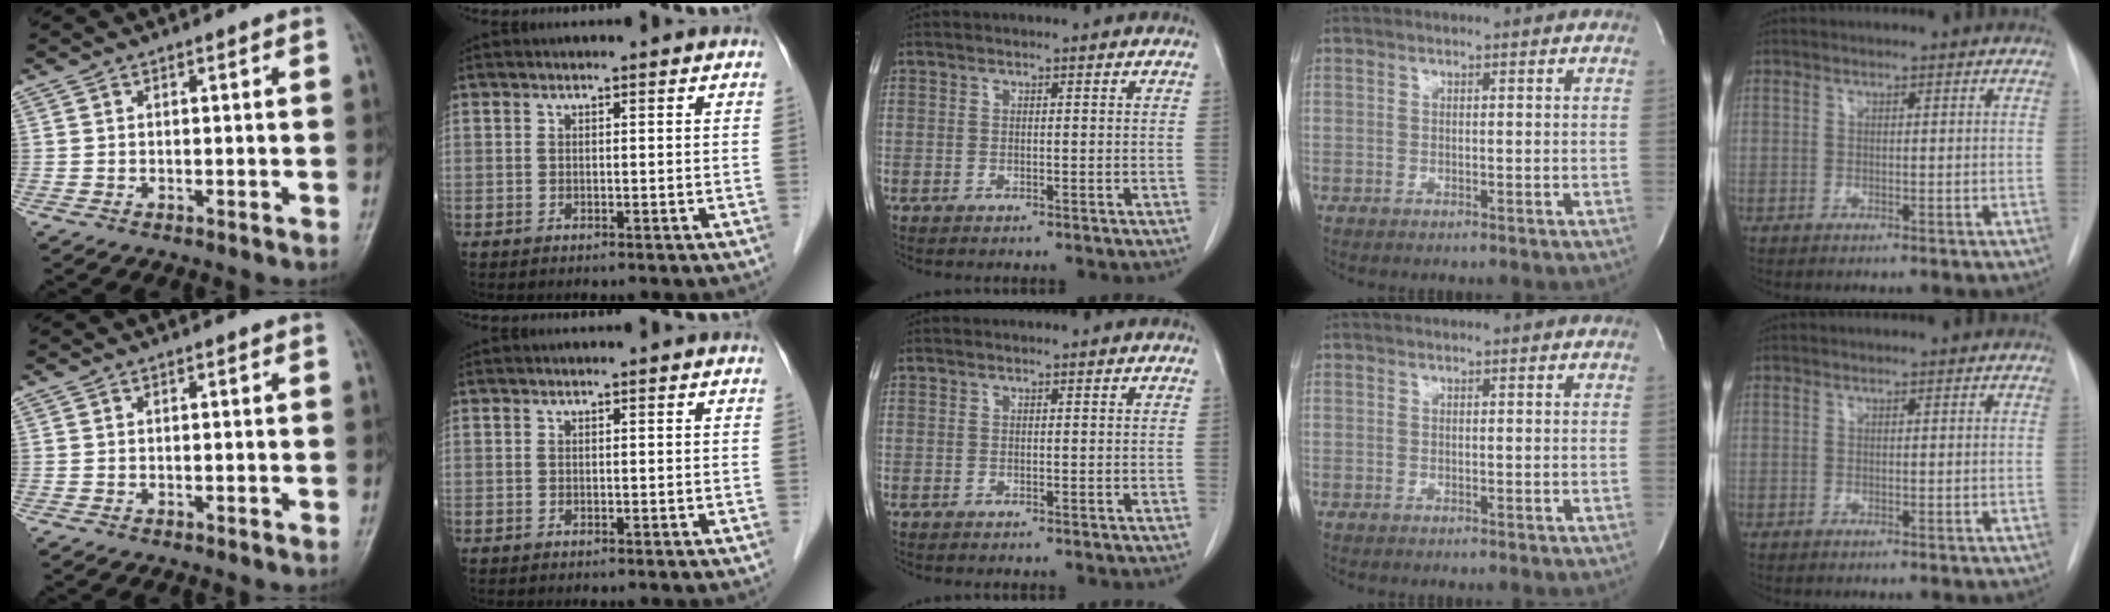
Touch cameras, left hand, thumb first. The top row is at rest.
{}